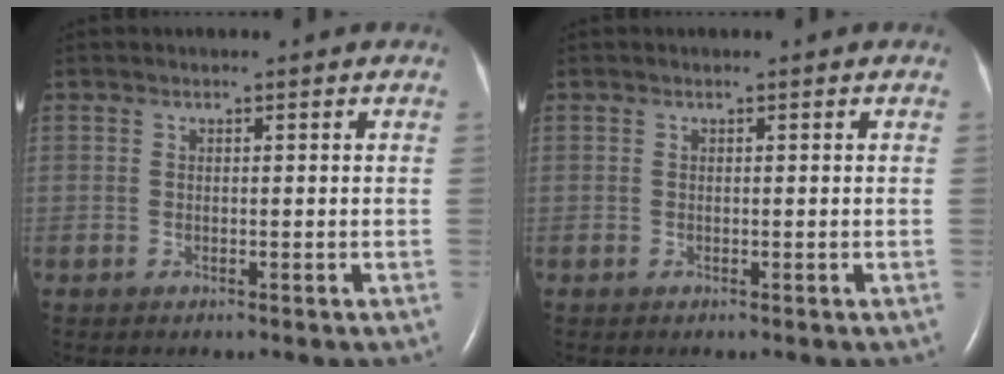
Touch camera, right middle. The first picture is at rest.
{"total": 0.0}